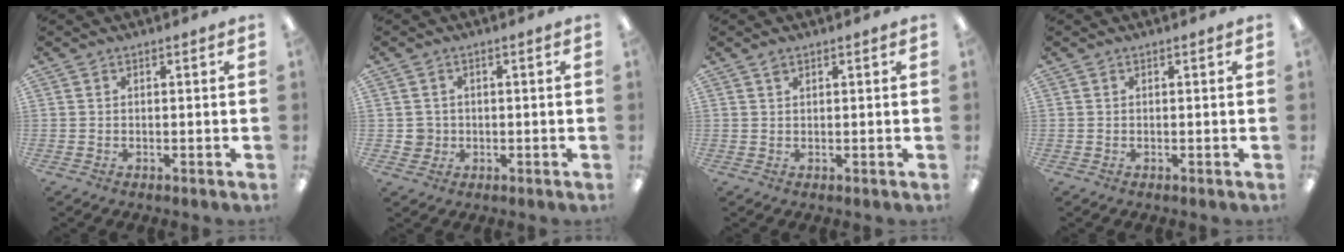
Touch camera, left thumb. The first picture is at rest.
{"total": 3.3, "force": [0.1, 3.2, 0.6], "torque": [-0.007, 0.004, 0.000]}
{"total": 1.1, "force": [0.9, 0.5, 0.5], "torque": [-0.012, -0.001, 0.016]}
{"total": 0.0}